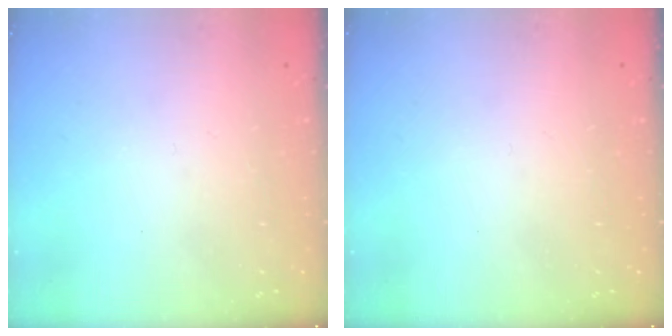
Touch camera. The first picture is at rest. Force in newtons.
{"total": 0.0}